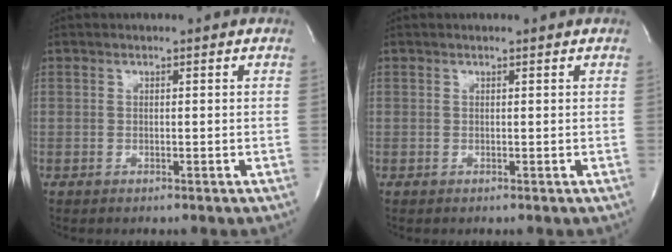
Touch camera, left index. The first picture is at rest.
{"total": 0.8, "force": [0.7, -0.1, 0.3], "torque": [-0.009, 0.004, 0.010]}